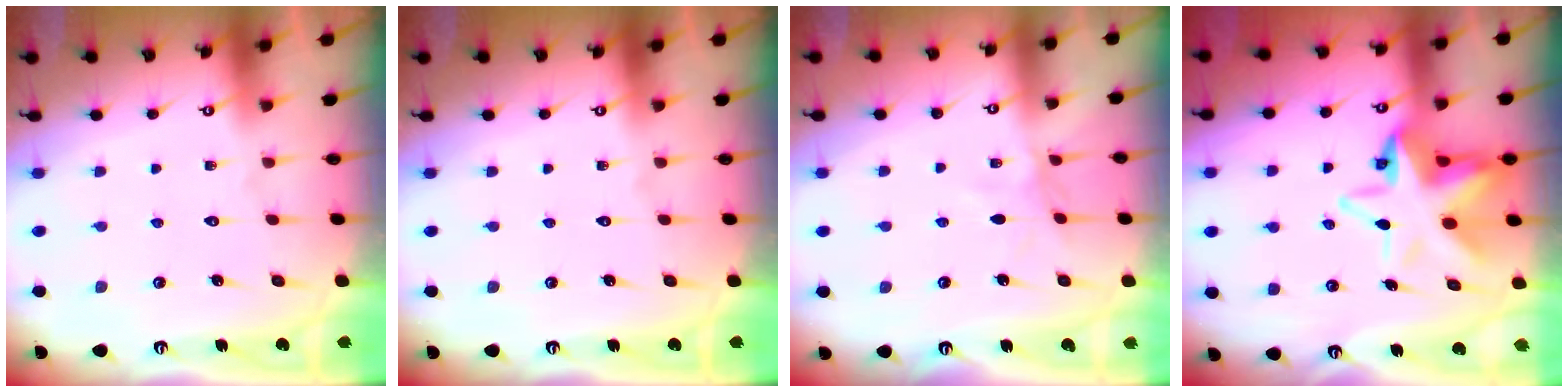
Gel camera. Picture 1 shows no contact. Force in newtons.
{"total": 0.0}
{"total": 5.2, "press": 5.2, "slide": 0.4}
{"total": 11.1, "press": 10.9, "slide": 1.9}